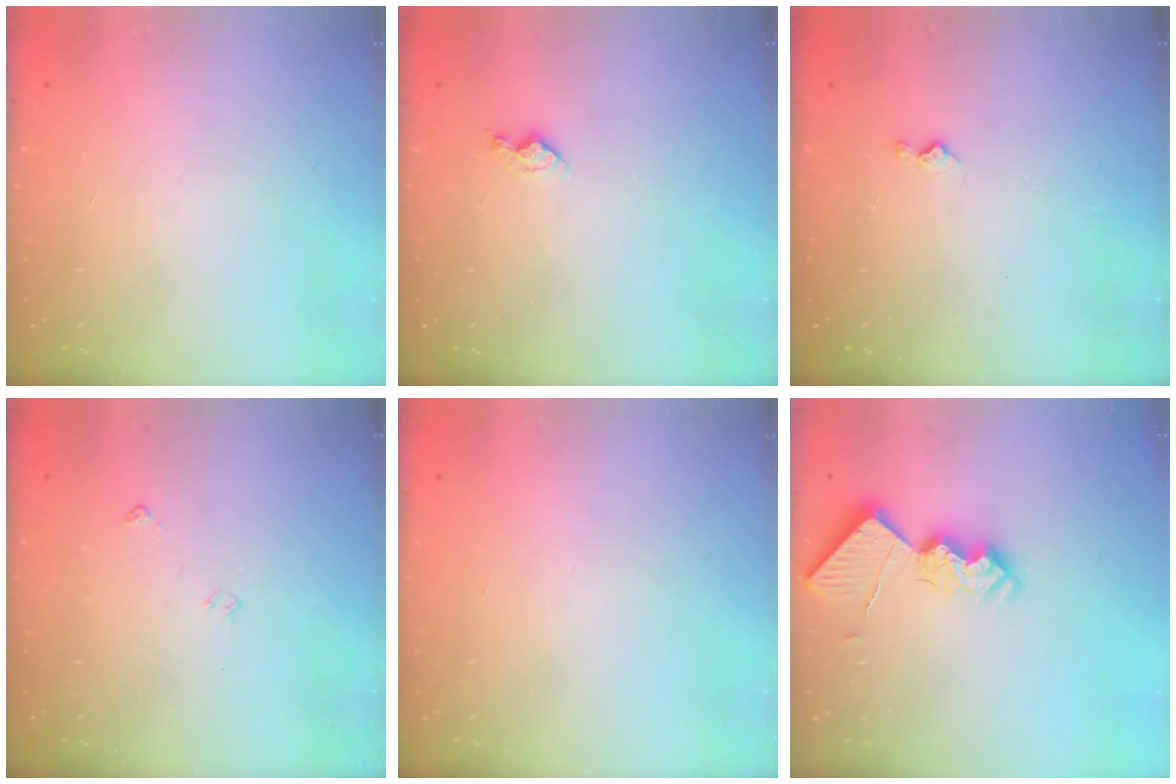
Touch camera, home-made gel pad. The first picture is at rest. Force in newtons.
{"total": 5.9, "press": 5.9, "slide": 0.5}
{"total": 2.9, "press": 2.9, "slide": 0.5}
{"total": 3.7, "press": 3.7, "slide": 0.6}
{"total": 0.0}
{"total": 16.7, "press": 16.7, "slide": 0.1}